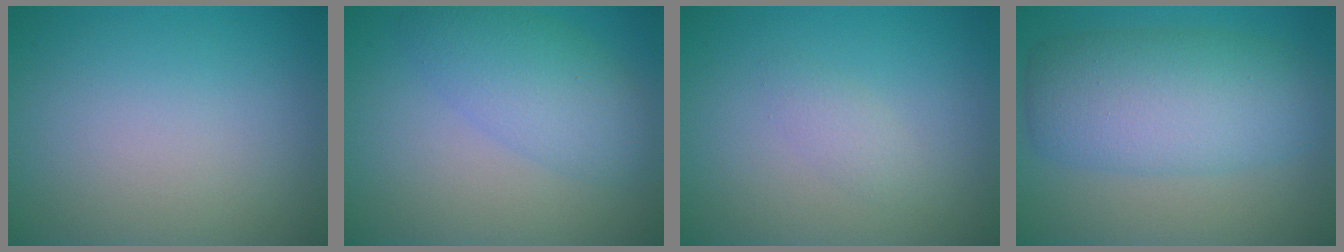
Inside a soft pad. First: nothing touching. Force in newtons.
{"total": 4.5, "press": 4.5, "slide": 0.1}
{"total": 1.3, "press": 1.3, "slide": 0.0}
{"total": 7.6, "press": 7.6, "slide": 0.2}